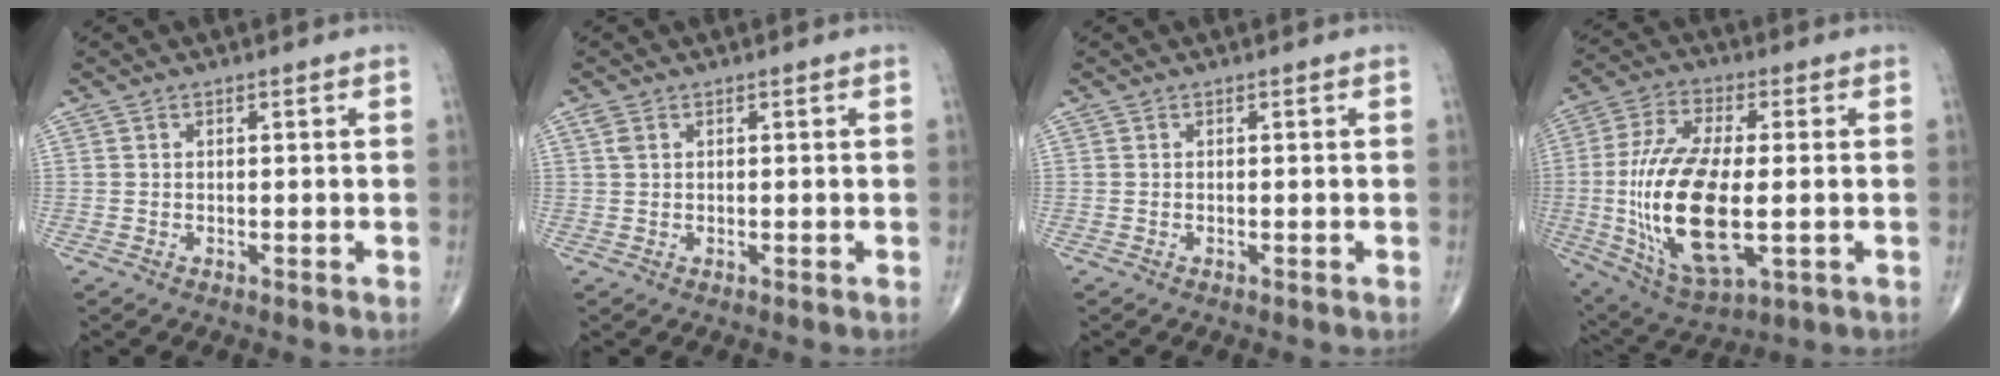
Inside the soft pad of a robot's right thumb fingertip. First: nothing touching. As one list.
[{"total": 1.4, "force": [0.6, 0.8, 0.9], "torque": [-0.024, 0.009, 0.017]}, {"total": 0.0}, {"total": 20.9, "force": [-2.2, 8.8, 18.9], "torque": [-0.391, -0.006, -0.025]}]